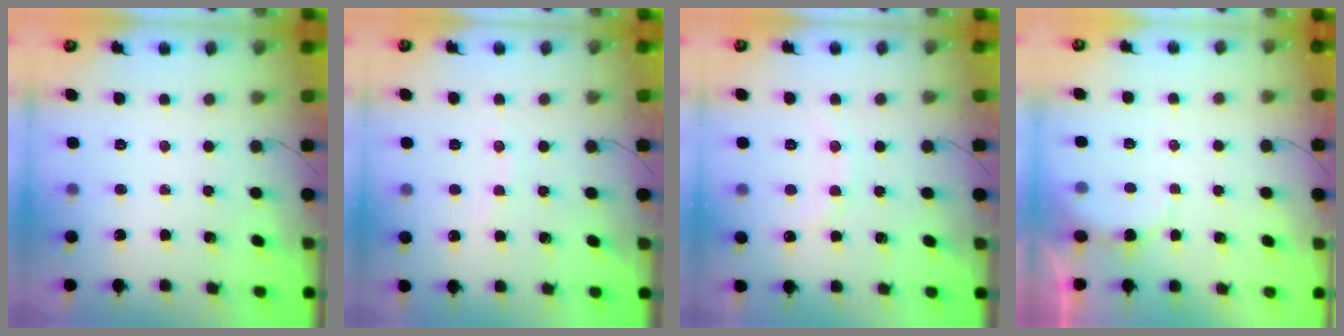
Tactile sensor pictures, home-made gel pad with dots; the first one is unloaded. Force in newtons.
{"total": 2.2, "press": 2.1, "slide": 0.7}
{"total": 6.8, "press": 6.7, "slide": 1.3}
{"total": 5.1, "press": 5.0, "slide": 0.8}